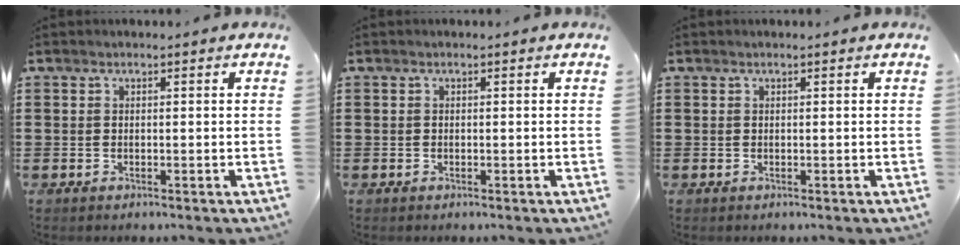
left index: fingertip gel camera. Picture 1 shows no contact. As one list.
[{"total": 0.0}, {"total": 0.0}]